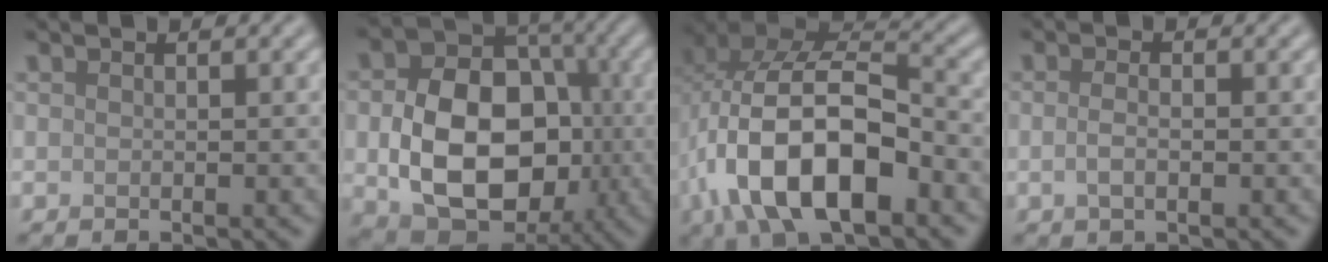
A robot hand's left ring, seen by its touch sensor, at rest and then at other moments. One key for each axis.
{"total": 11.6, "fx": -1.6, "fy": 8.5, "fz": 7.8, "tx": -0.130, "ty": -0.008, "tz": -0.025}
{"total": 13.7, "fx": -4.2, "fy": 7.3, "fz": 10.8, "tx": -0.206, "ty": -0.003, "tz": -0.082}
{"total": 1.7, "fx": -0.4, "fy": 0.7, "fz": 1.5, "tx": -0.032, "ty": -0.002, "tz": -0.009}